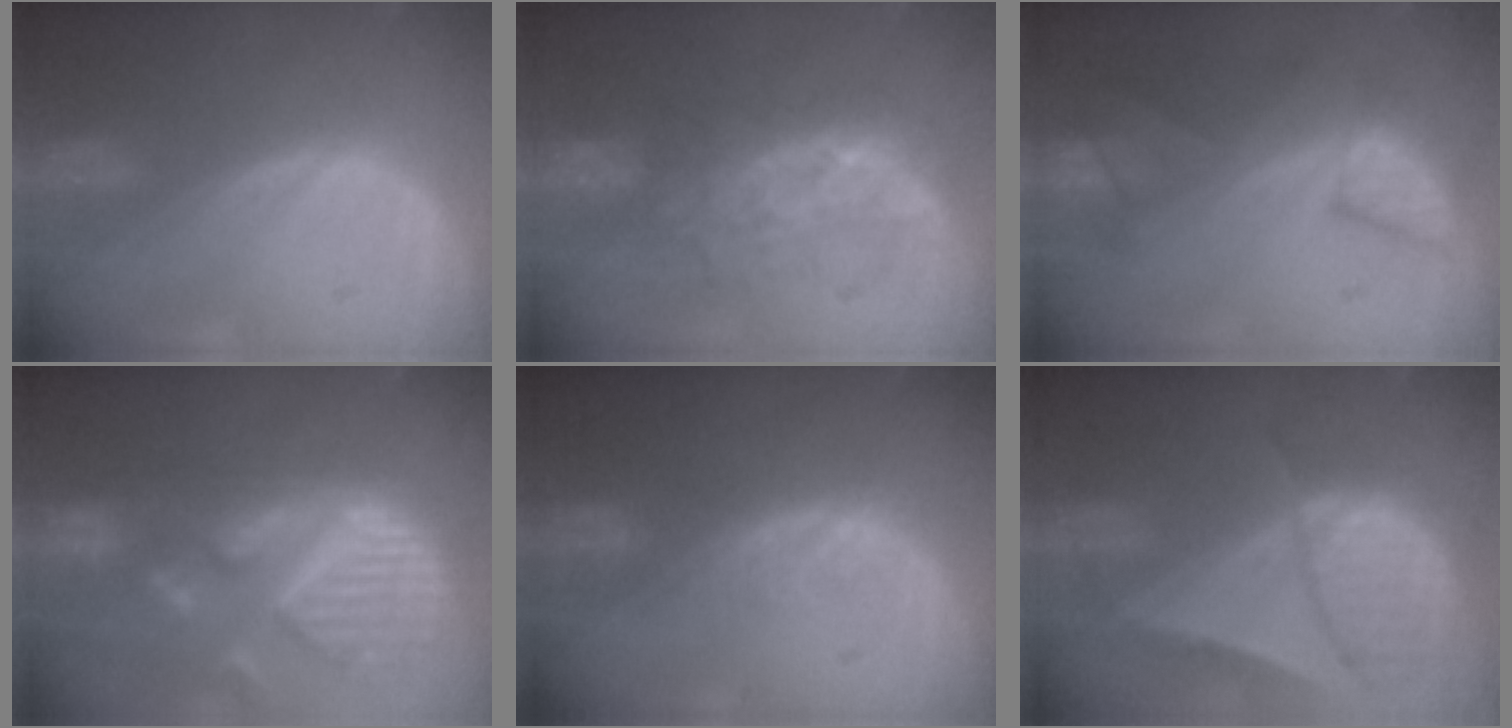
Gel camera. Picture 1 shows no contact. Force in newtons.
{"total": 7.7, "press": 7.5, "slide": 1.6}
{"total": 7.8, "press": 7.6, "slide": 1.9}
{"total": 13.7, "press": 11.6, "slide": 7.3}
{"total": 2.8, "press": 2.8, "slide": 0.3}
{"total": 9.5, "press": 8.1, "slide": 4.9}